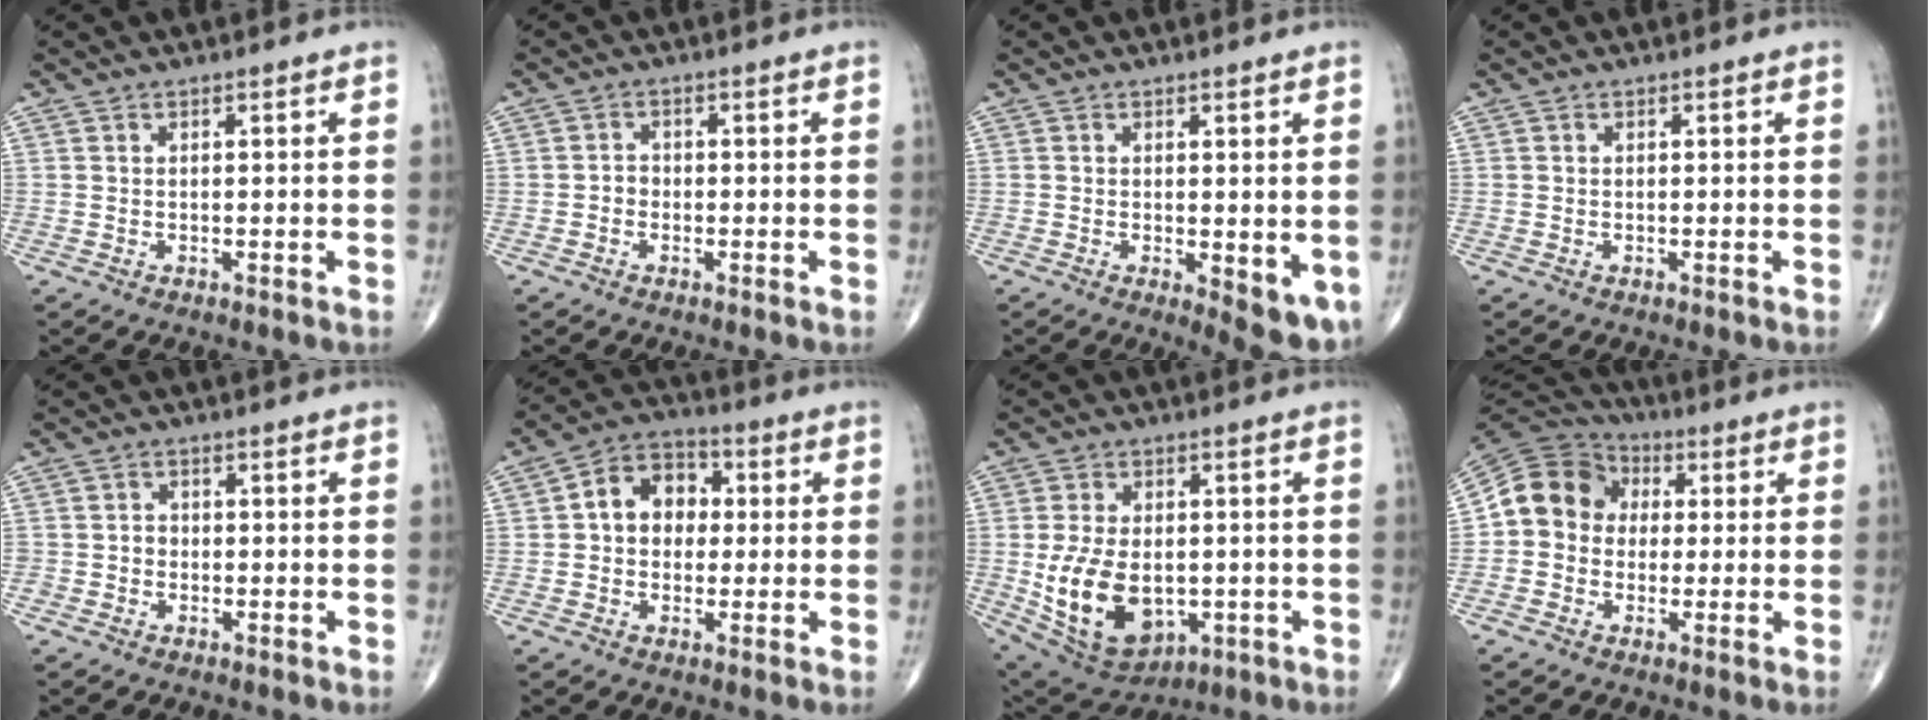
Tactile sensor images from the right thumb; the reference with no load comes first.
{"total": 1.6, "force": [-0.6, 1.3, 0.6], "torque": [0.000, 0.006, -0.017]}
{"total": 7.0, "force": [-1.2, 2.7, 6.4], "torque": [-0.078, -0.019, -0.010]}
{"total": 0.0}
{"total": 2.1, "force": [-0.9, 1.9, 0.4], "torque": [0.008, 0.010, -0.022]}
{"total": 9.6, "force": [0.9, 7.5, 6.0], "torque": [-0.063, 0.026, 0.002]}
{"total": 16.2, "force": [-2.3, 10.3, 12.3], "torque": [-0.208, -0.006, -0.013]}
{"total": 11.6, "force": [0.8, 10.1, 5.5], "torque": [-0.083, 0.031, 0.000]}